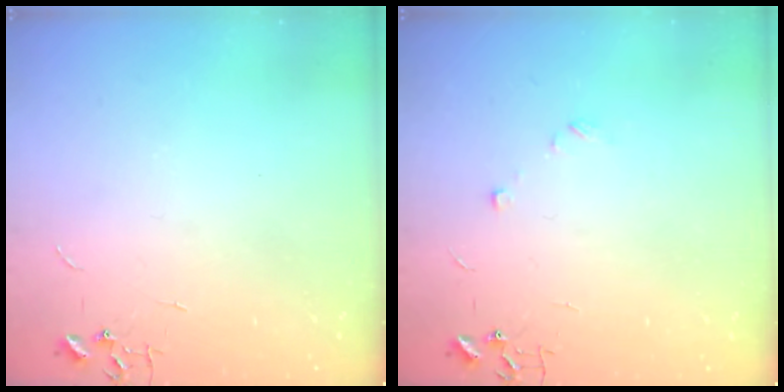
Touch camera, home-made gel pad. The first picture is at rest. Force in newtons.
{"total": 5.7, "press": 5.6, "slide": 0.6}